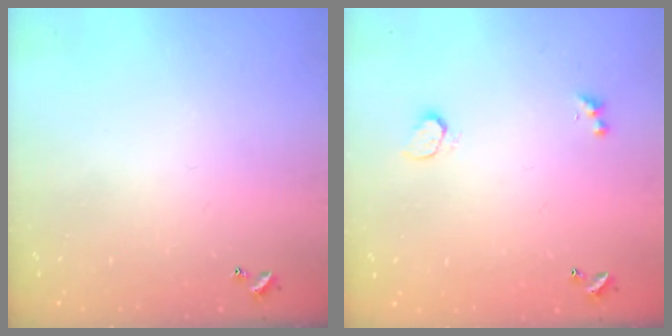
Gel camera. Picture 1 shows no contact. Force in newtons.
{"total": 2.2, "press": 1.9, "slide": 1.1}